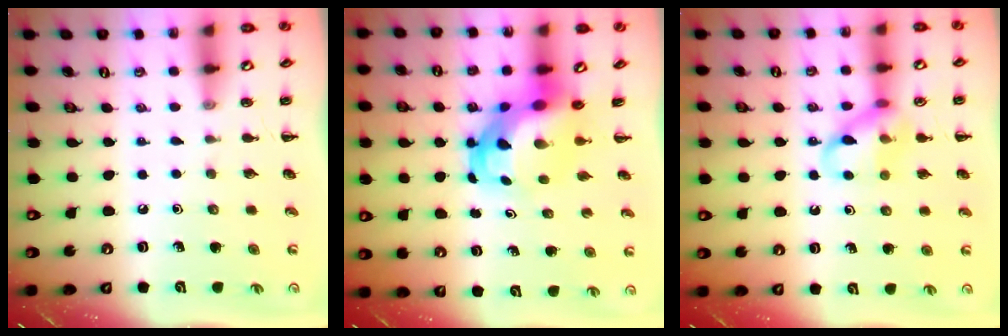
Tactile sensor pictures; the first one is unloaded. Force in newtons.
{"total": 6.4, "press": 6.1, "slide": 1.9}
{"total": 11.5, "press": 11.4, "slide": 1.3}